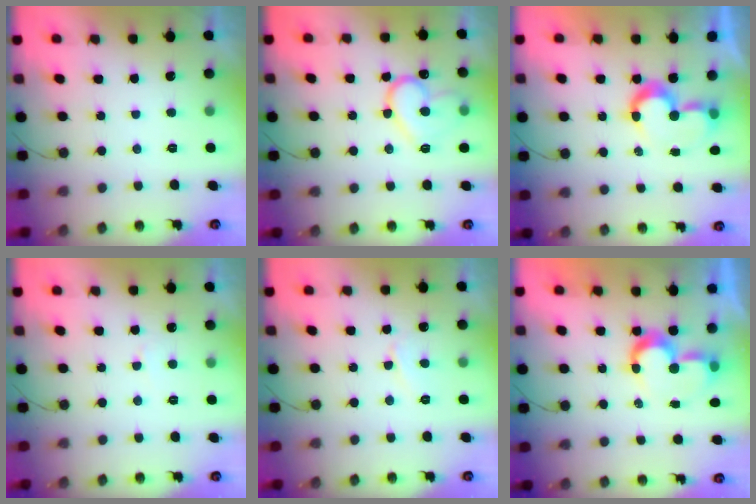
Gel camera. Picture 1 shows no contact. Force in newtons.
{"total": 13.9, "press": 13.9, "slide": 1.4}
{"total": 8.7, "press": 8.7, "slide": 0.1}
{"total": 2.6, "press": 2.6, "slide": 0.1}
{"total": 4.6, "press": 4.5, "slide": 0.6}
{"total": 8.5, "press": 8.5, "slide": 0.2}